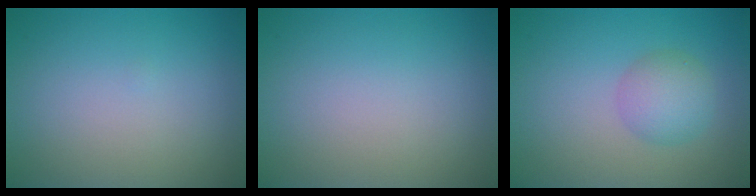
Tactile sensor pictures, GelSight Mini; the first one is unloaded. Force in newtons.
{"total": 0.0}
{"total": 3.0, "press": 3.0, "slide": 0.1}